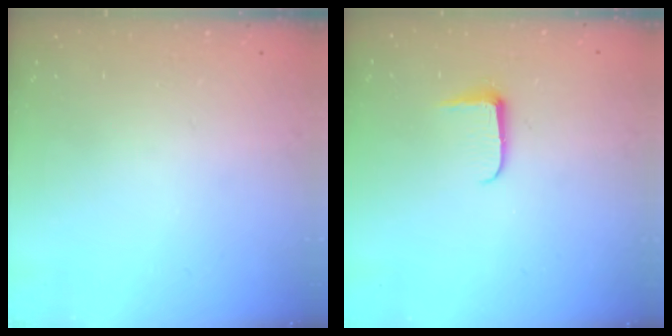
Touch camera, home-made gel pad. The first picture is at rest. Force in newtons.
{"total": 6.2, "press": 6.1, "slide": 0.8}